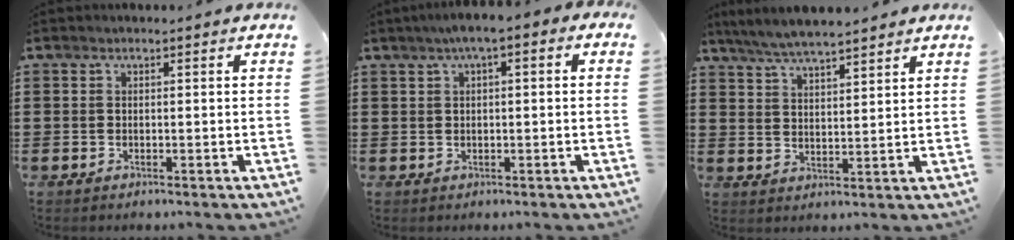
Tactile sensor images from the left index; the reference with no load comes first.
{"total": 2.6, "force": [0.4, 0.8, 2.5], "torque": [-0.047, 0.008, 0.004]}
{"total": 5.3, "force": [5.0, 0.3, 1.9], "torque": [-0.053, -0.015, 0.090]}